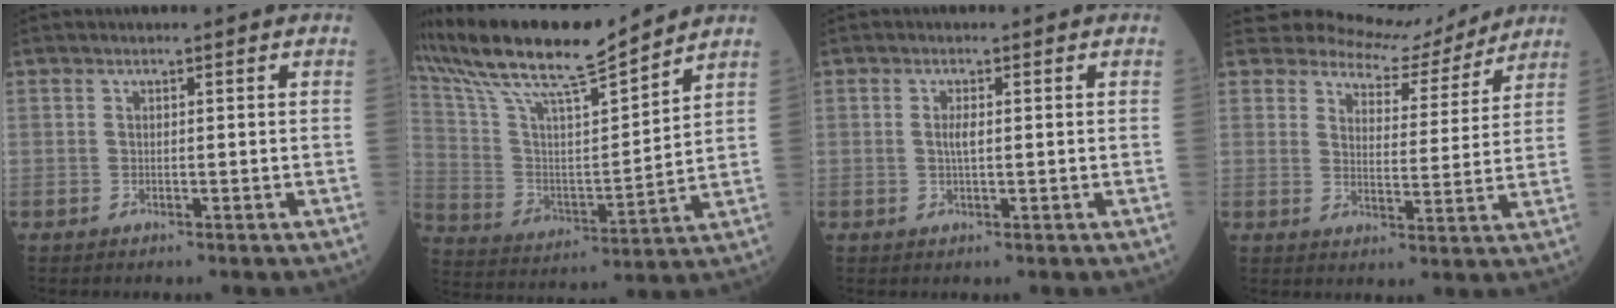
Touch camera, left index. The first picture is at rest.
{"total": 18.3, "force": [16.3, 0.9, 8.4], "torque": [-0.174, 0.012, 0.292]}
{"total": 1.4, "force": [0.0, 0.3, 1.4], "torque": [-0.031, -0.003, 0.000]}
{"total": 8.8, "force": [8.5, 2.5, 0.4], "torque": [-0.009, -0.012, 0.114]}